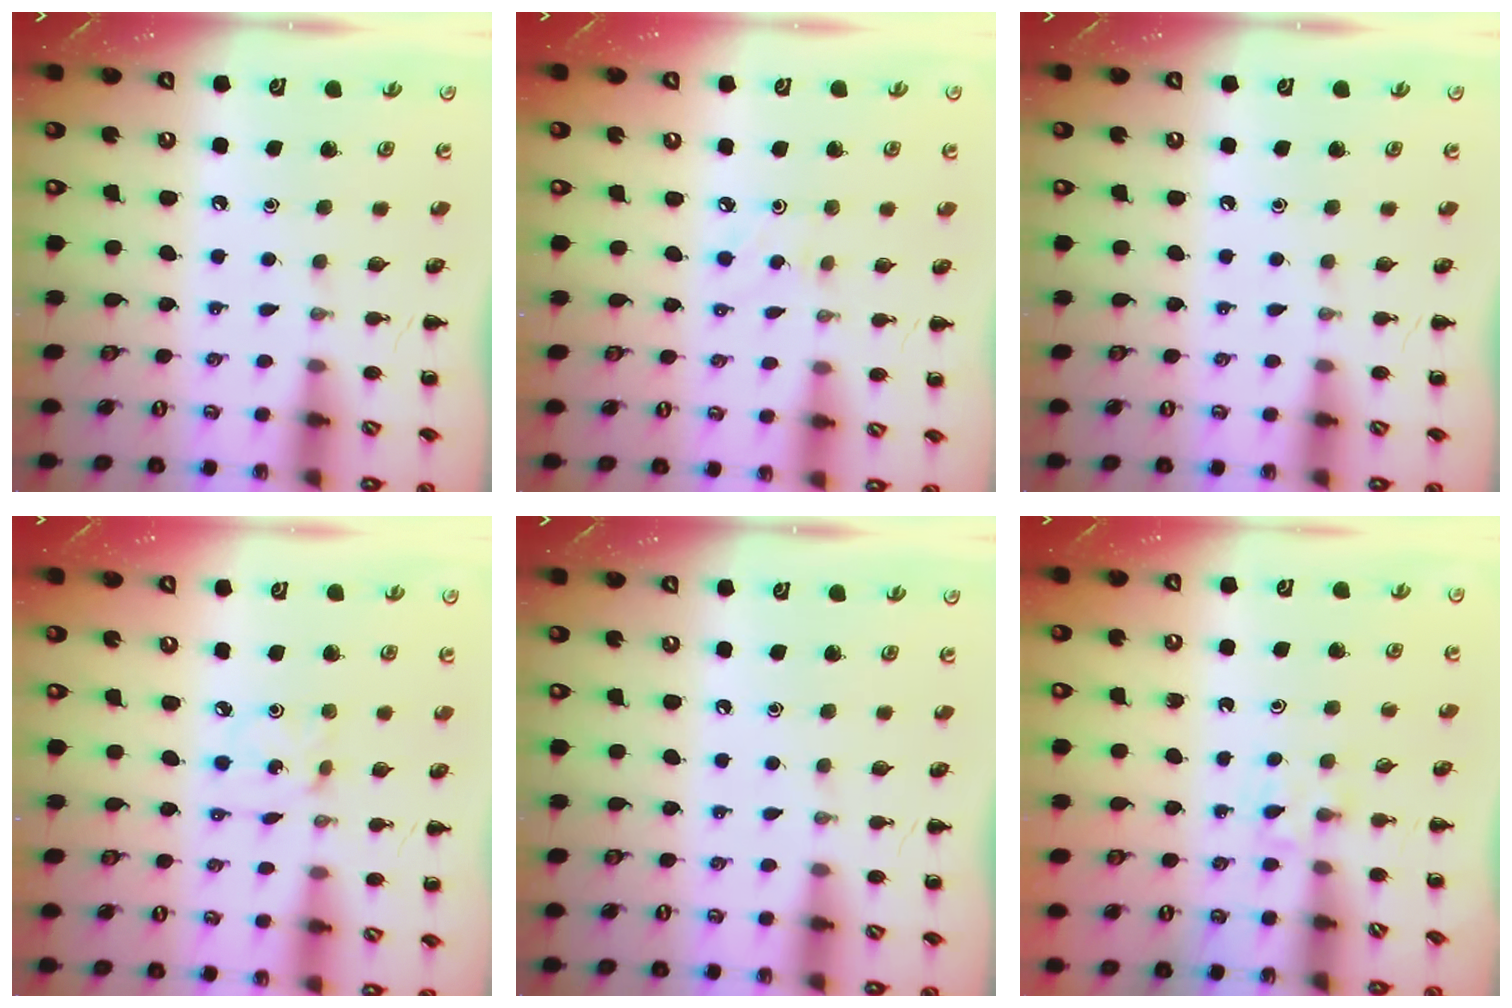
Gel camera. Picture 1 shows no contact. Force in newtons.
{"total": 2.5, "press": 2.3, "slide": 0.9}
{"total": 0.0}
{"total": 1.8, "press": 1.7, "slide": 0.5}
{"total": 0.0}
{"total": 2.9, "press": 2.7, "slide": 1.1}